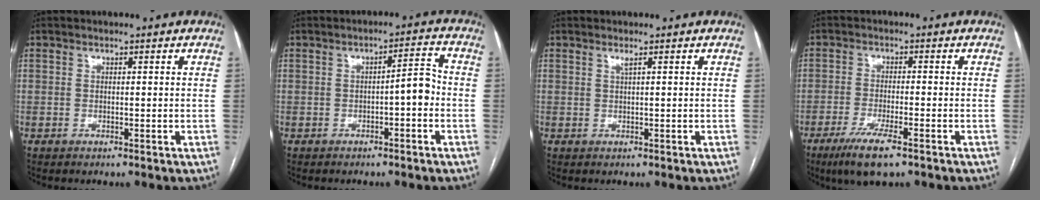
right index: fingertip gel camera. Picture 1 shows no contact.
{"total": 4.0, "force": [-1.0, 0.9, 3.8], "torque": [-0.049, 0.018, -0.014]}
{"total": 0.7, "force": [0.4, -0.2, 0.6], "torque": [-0.019, -0.001, 0.011]}
{"total": 7.0, "force": [-4.5, 0.8, 5.3], "torque": [-0.102, -0.017, -0.075]}